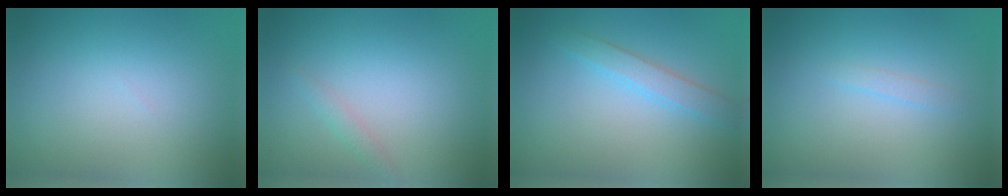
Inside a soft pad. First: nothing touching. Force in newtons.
{"total": 0.9, "press": 0.9, "slide": 0.0}
{"total": 2.1, "press": 2.1, "slide": 0.1}
{"total": 0.7, "press": 0.7, "slide": 0.1}